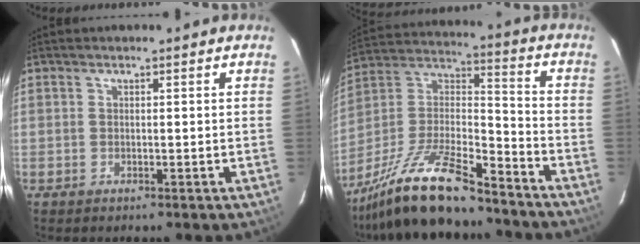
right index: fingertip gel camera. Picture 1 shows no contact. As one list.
[{"total": 20.3, "force": [-15.6, 4.8, 12.1], "torque": [-0.246, -0.008, -0.274]}]